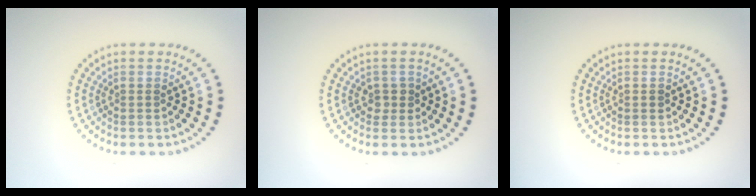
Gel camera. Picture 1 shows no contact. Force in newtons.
{"total": 0.9, "press": 0.8, "slide": 0.4}
{"total": 0.6, "press": 0.5, "slide": 0.2}